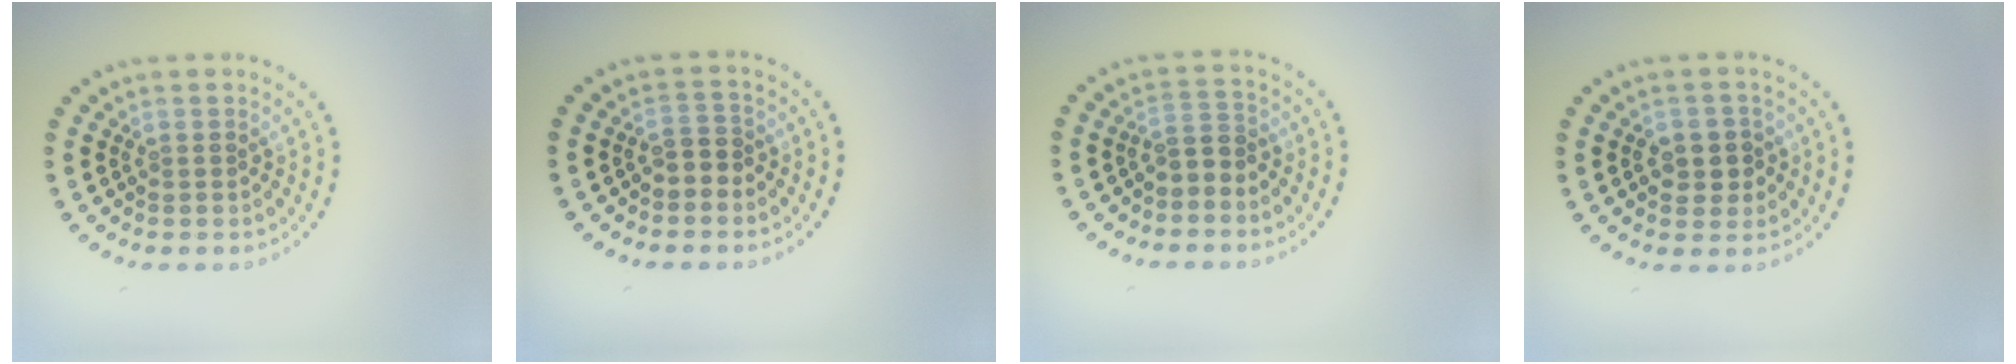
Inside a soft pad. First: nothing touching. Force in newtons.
{"total": 1.7, "press": 1.6, "slide": 0.8}
{"total": 1.9, "press": 1.6, "slide": 1.1}
{"total": 2.5, "press": 2.4, "slide": 0.3}